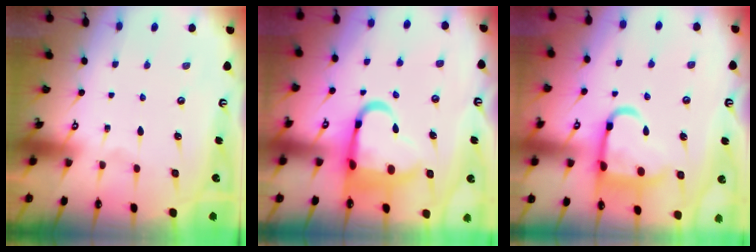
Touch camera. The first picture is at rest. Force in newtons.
{"total": 13.6, "press": 13.2, "slide": 2.9}
{"total": 12.6, "press": 12.5, "slide": 1.5}